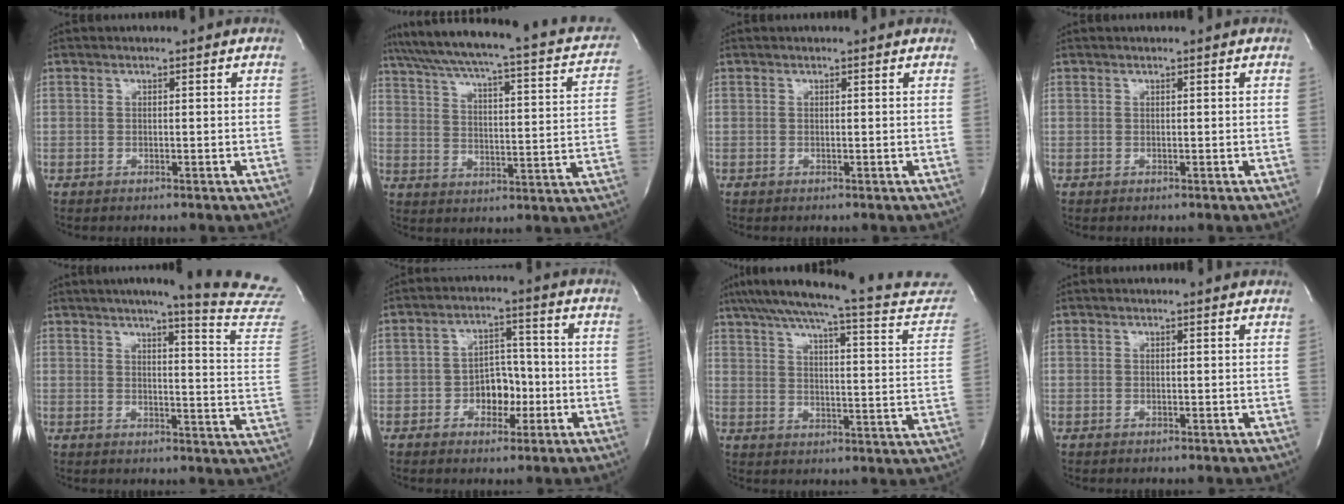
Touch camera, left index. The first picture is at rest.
{"total": 25.5, "force": [20.4, 4.9, 14.5], "torque": [-0.219, 0.000, 0.253]}
{"total": 0.7, "force": [0.6, 0.0, 0.3], "torque": [-0.009, 0.003, 0.006]}
{"total": 0.0}
{"total": 19.4, "force": [17.4, -1.2, 8.6], "torque": [-0.113, -0.093, 0.192]}
{"total": 5.9, "force": [-2.0, 3.8, 4.1], "torque": [-0.061, 0.014, -0.032]}
{"total": 24.7, "force": [22.4, 2.1, 10.2], "torque": [-0.151, -0.043, 0.274]}
{"total": 1.0, "force": [0.9, 0.0, 0.4], "torque": [-0.013, 0.005, 0.008]}